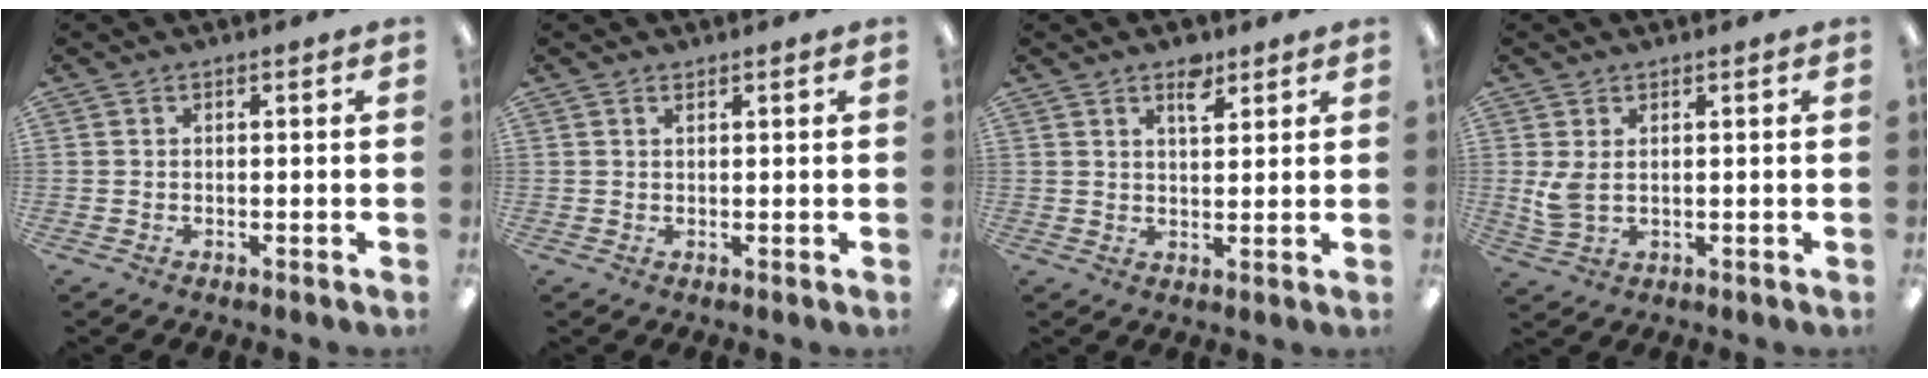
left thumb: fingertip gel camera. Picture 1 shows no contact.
{"total": 0.9, "force": [0.7, 0.4, 0.5], "torque": [-0.010, 0.001, 0.013]}
{"total": 5.0, "force": [3.4, 2.3, 2.9], "torque": [-0.032, -0.016, 0.054]}
{"total": 4.8, "force": [1.0, 2.7, 3.8], "torque": [-0.085, -0.006, 0.014]}